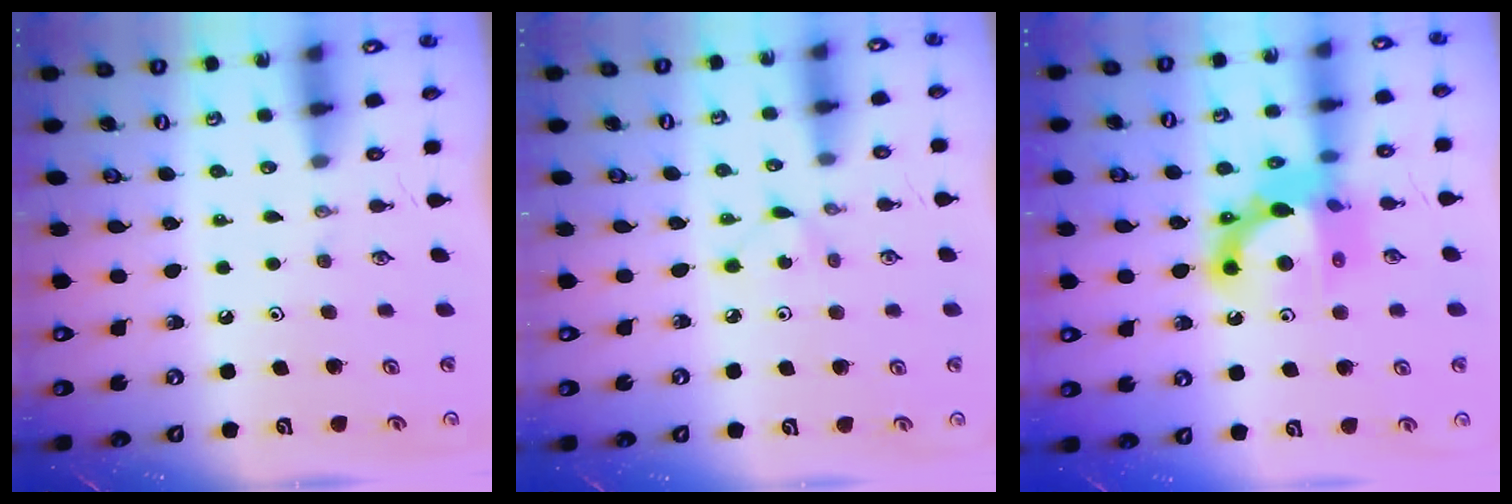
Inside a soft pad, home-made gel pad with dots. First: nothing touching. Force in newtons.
{"total": 3.0, "press": 3.0, "slide": 0.3}
{"total": 13.7, "press": 13.6, "slide": 1.2}